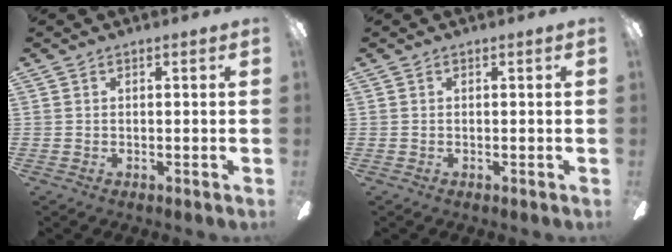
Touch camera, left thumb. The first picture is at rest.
{"total": 0.0}